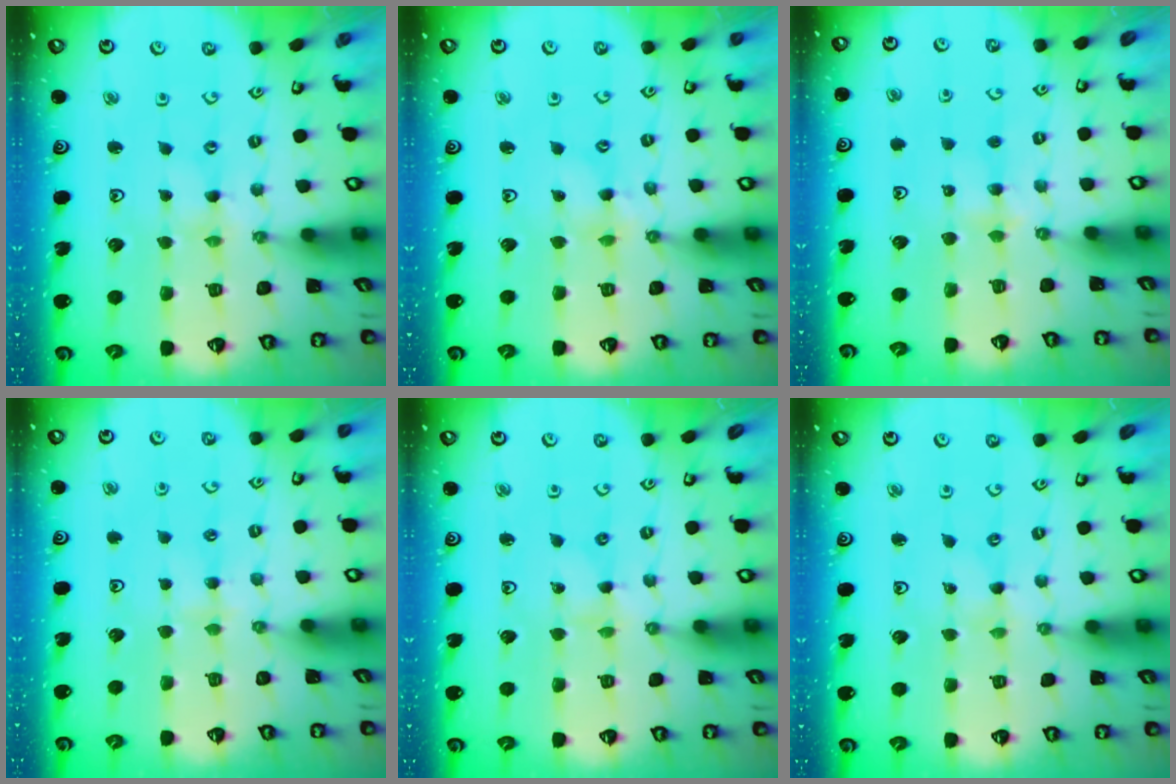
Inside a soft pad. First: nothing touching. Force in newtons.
{"total": 3.5, "press": 3.5, "slide": 0.4}
{"total": 3.9, "press": 3.9, "slide": 0.4}
{"total": 2.5, "press": 2.5, "slide": 0.4}
{"total": 0.0}
{"total": 0.0}